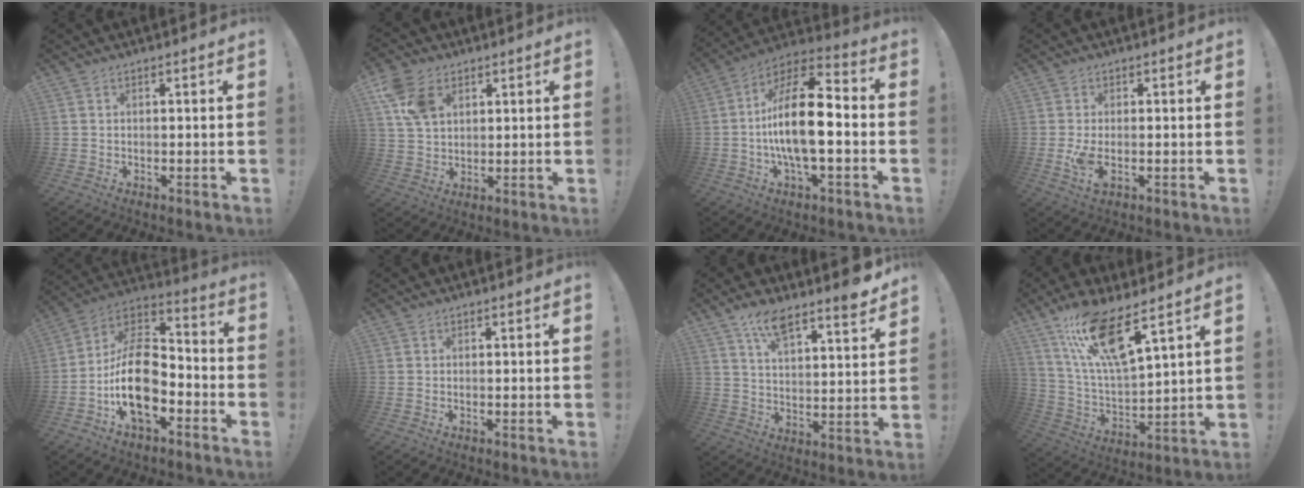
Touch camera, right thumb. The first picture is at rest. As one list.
[{"total": 10.7, "force": [4.8, 7.4, 6.1], "torque": [-0.117, -0.001, 0.096]}, {"total": 18.6, "force": [-2.4, 7.2, 17.0], "torque": [-0.319, 0.014, -0.044]}, {"total": 4.8, "force": [-0.9, 1.9, 4.3], "torque": [-0.082, -0.009, -0.015]}, {"total": 18.1, "force": [-5.9, 10.8, 13.3], "torque": [-0.248, 0.037, -0.093]}, {"total": 0.0}, {"total": 9.3, "force": [7.6, 1.9, 5.2], "torque": [-0.092, -0.049, 0.134]}, {"total": 15.7, "force": [10.4, 3.6, 11.2], "torque": [-0.221, -0.056, 0.179]}]